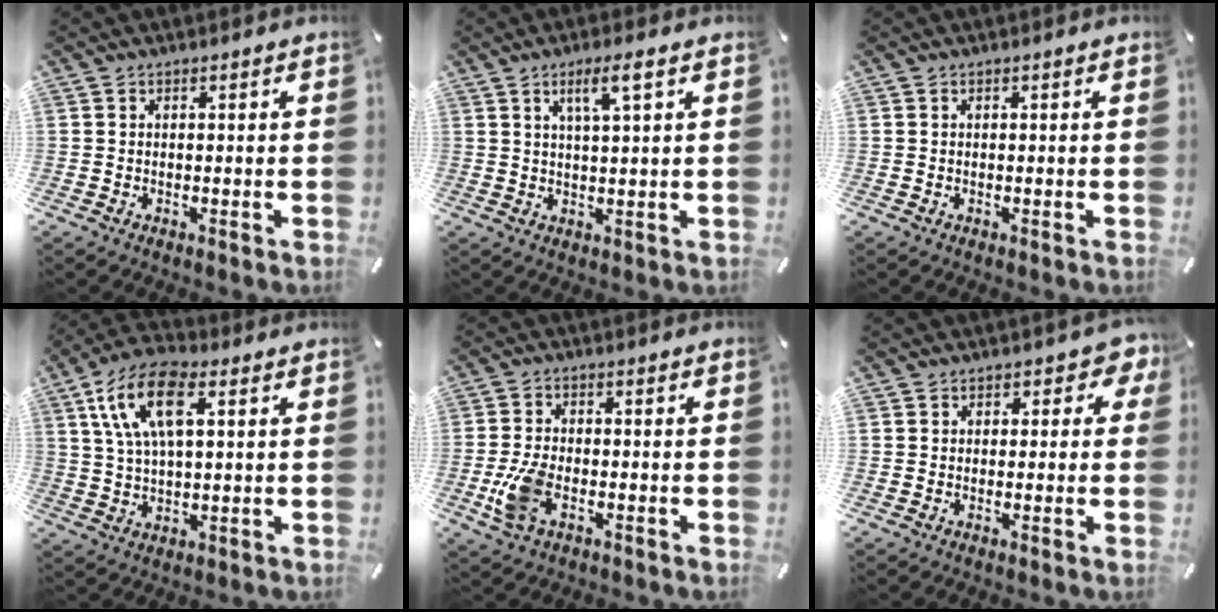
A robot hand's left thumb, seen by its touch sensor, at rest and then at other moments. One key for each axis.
{"total": 5.5, "fx": 2.7, "fy": 0.7, "fz": 4.7, "tx": -0.089, "ty": -0.002, "tz": 0.043}
{"total": 0.0}
{"total": 13.5, "fx": 5.4, "fy": 6.6, "fz": 10.5, "tx": -0.233, "ty": 0.004, "tz": 0.095}
{"total": 7.8, "fx": -2.5, "fy": 4.6, "fz": 5.9, "tx": -0.131, "ty": 0.000, "tz": -0.045}
{"total": 4.0, "fx": 1.2, "fy": 3.1, "fz": 2.1, "tx": -0.012, "ty": -0.003, "tz": 0.016}